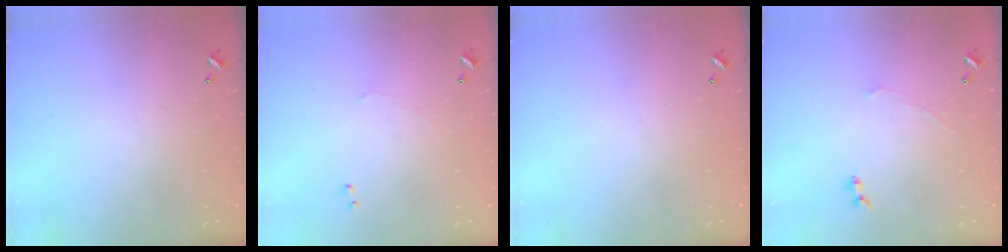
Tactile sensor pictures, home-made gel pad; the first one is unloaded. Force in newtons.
{"total": 0.7, "press": 0.1, "slide": 0.7}
{"total": 0.0}
{"total": 1.2, "press": 0.7, "slide": 1.0}